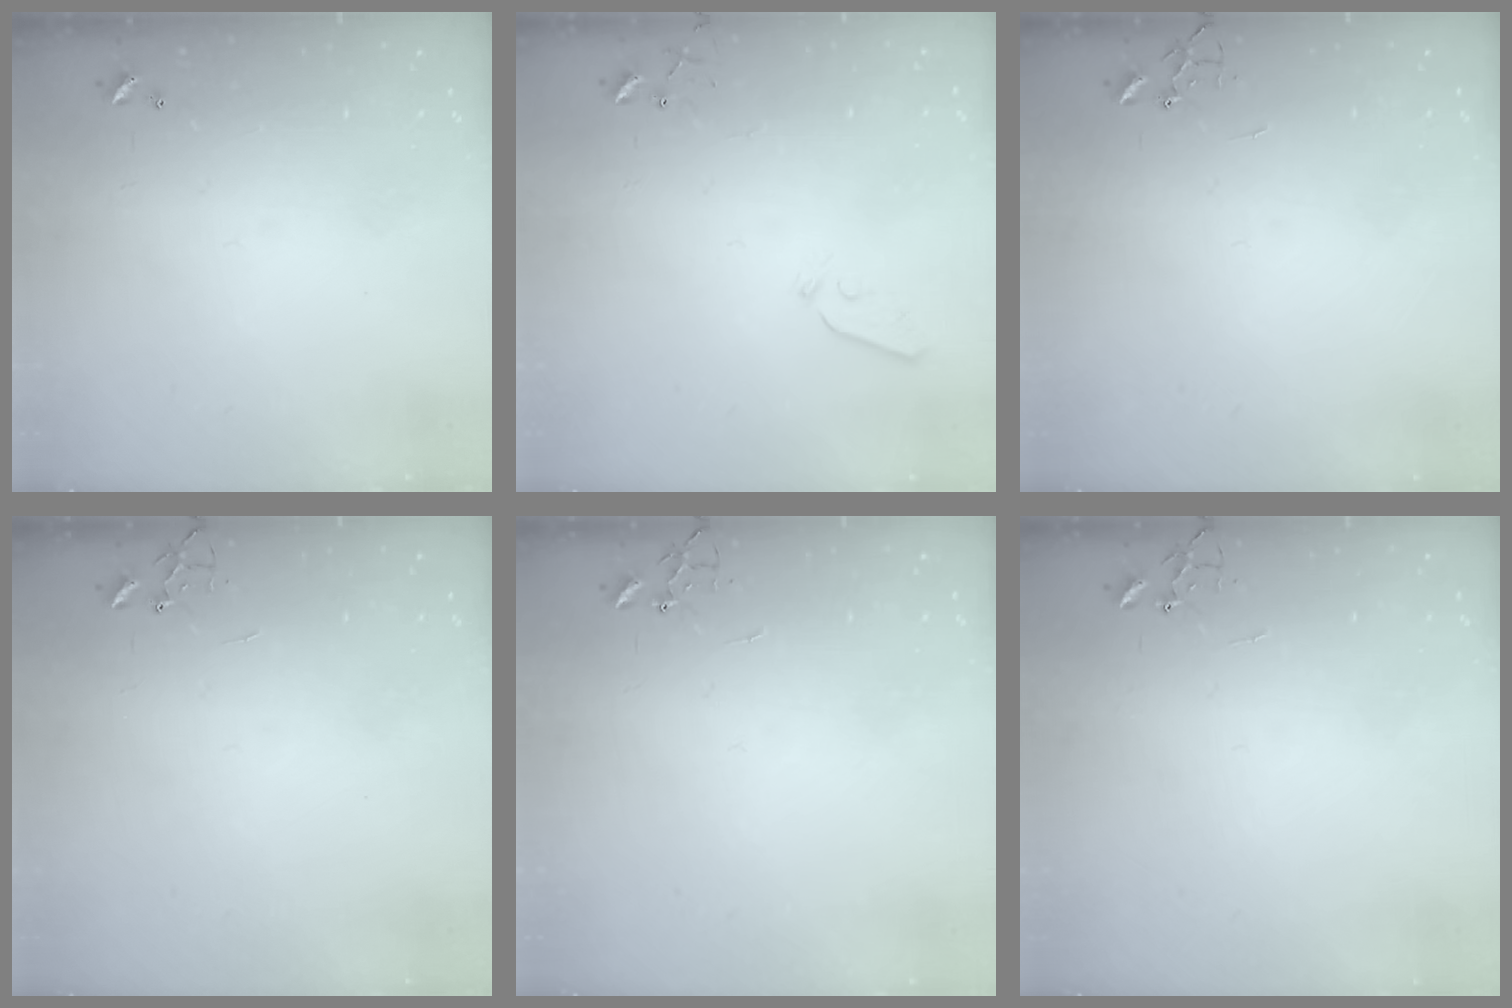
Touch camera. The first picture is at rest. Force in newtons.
{"total": 3.7, "press": 3.6, "slide": 0.6}
{"total": 0.0}
{"total": 0.0}
{"total": 0.0}
{"total": 0.0}